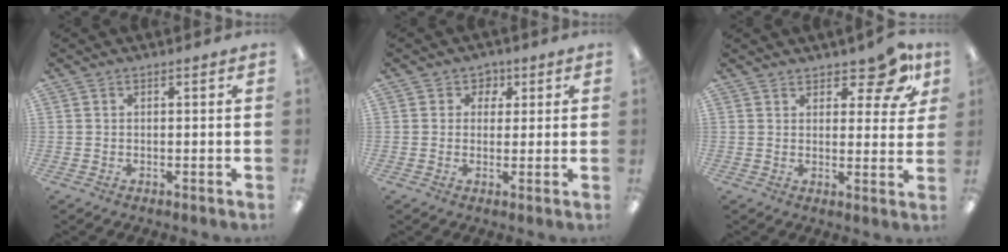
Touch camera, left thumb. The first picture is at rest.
{"total": 3.2, "force": [0.9, 3.1, 0.4], "torque": [-0.002, 0.001, 0.012]}
{"total": 8.4, "force": [6.1, 3.6, 4.5], "torque": [-0.046, -0.041, 0.103]}